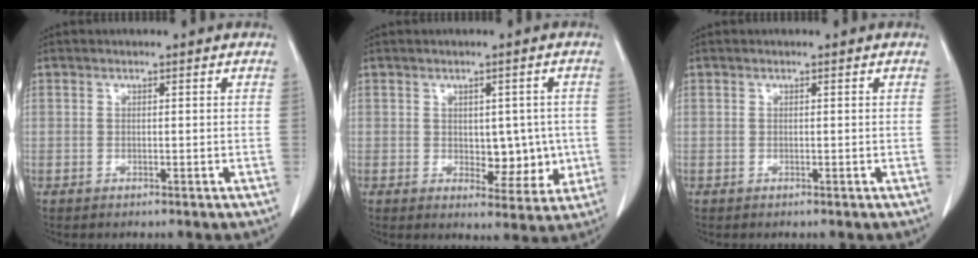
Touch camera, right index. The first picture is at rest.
{"total": 6.0, "force": [-0.1, 3.6, 4.8], "torque": [-0.045, 0.003, 0.012]}
{"total": 0.0}